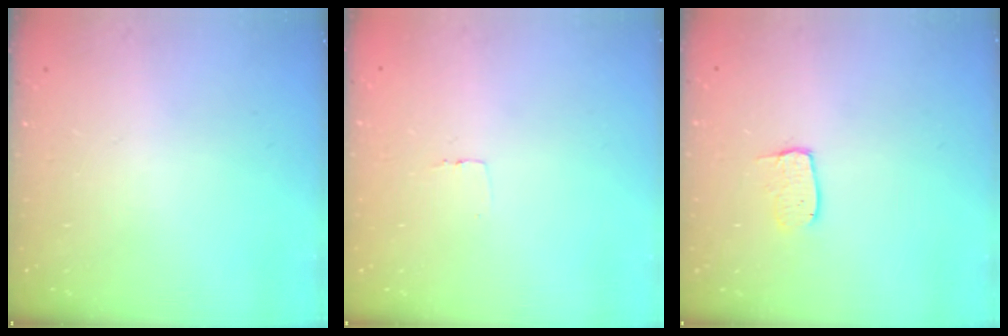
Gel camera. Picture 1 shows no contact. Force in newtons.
{"total": 2.3, "press": 2.3, "slide": 0.1}
{"total": 4.2, "press": 4.2, "slide": 0.4}